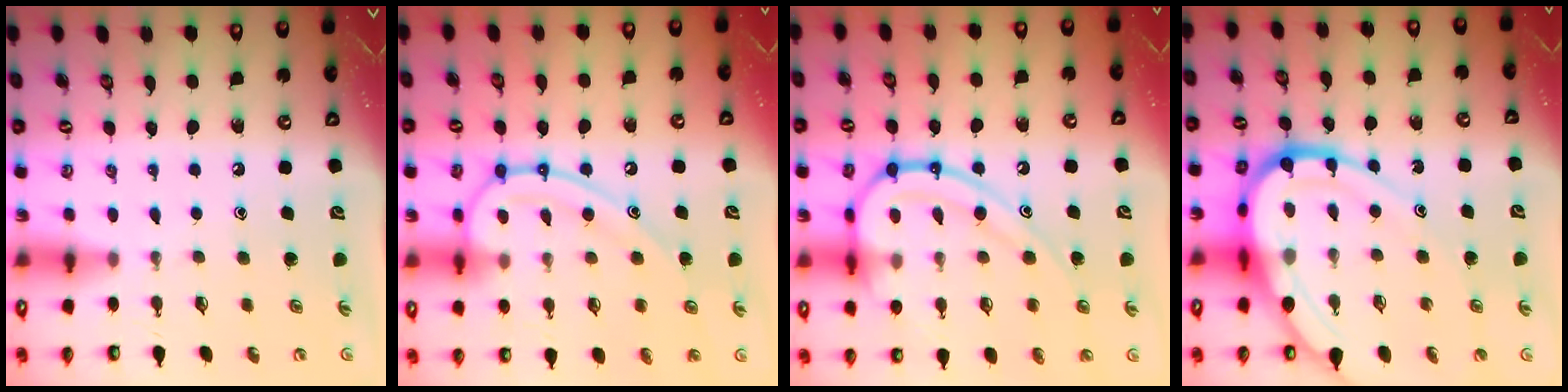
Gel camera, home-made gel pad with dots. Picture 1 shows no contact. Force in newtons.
{"total": 14.7, "press": 14.6, "slide": 1.4}
{"total": 18.6, "press": 18.5, "slide": 1.5}
{"total": 18.2, "press": 18.2, "slide": 1.8}